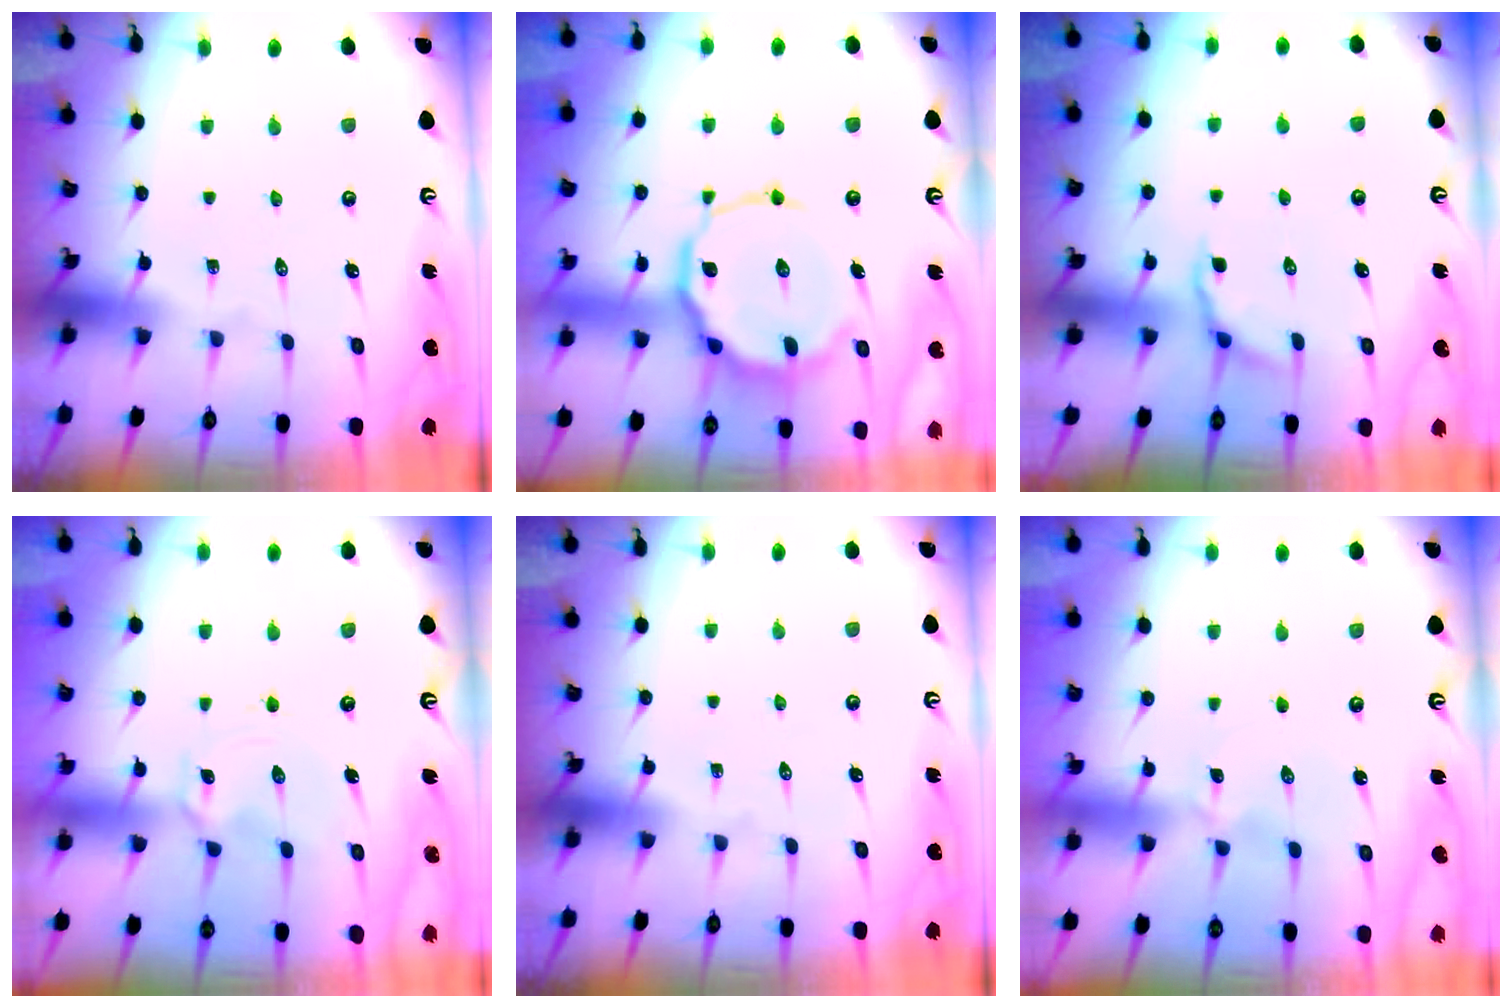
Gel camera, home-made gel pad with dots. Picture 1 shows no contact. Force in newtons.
{"total": 14.1, "press": 14.1, "slide": 1.3}
{"total": 2.6, "press": 1.4, "slide": 2.2}
{"total": 2.0, "press": 2.0, "slide": 0.1}
{"total": 0.0}
{"total": 0.0}